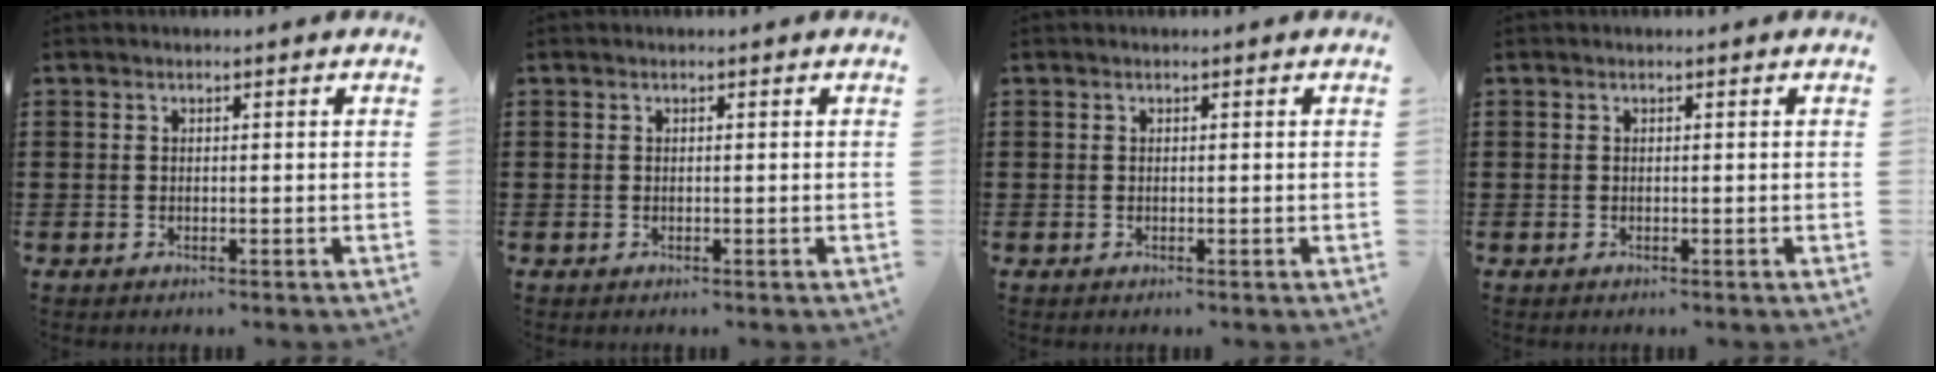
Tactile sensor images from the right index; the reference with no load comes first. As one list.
[{"total": 0.0}, {"total": 0.0}, {"total": 0.0}]